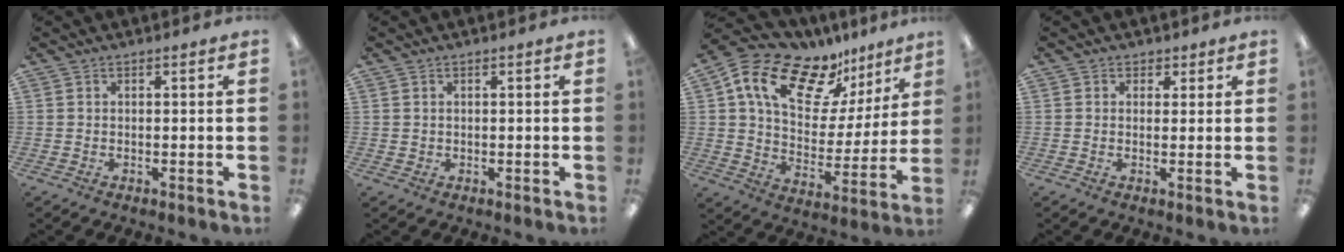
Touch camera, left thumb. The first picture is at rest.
{"total": 0.8, "force": [0.4, 0.7, 0.0], "torque": [0.000, 0.003, 0.006]}
{"total": 17.6, "force": [11.8, 9.3, 9.2], "torque": [-0.169, -0.069, 0.211]}
{"total": 2.0, "force": [1.0, 1.7, 0.3], "torque": [0.009, -0.002, 0.015]}